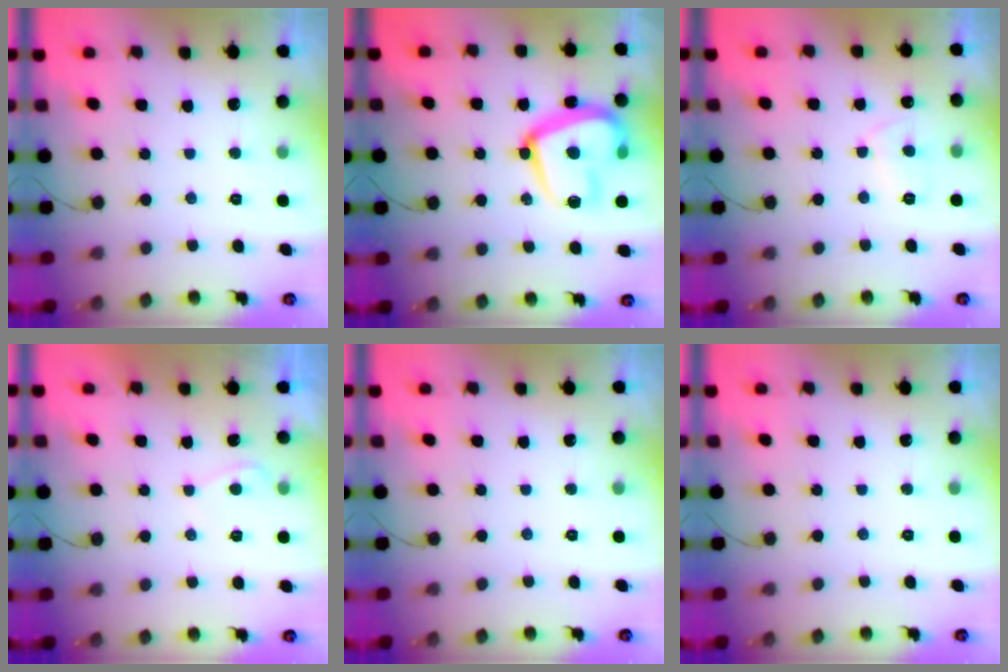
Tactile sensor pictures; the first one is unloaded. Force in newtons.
{"total": 19.8, "press": 19.7, "slide": 1.9}
{"total": 4.1, "press": 4.1, "slide": 0.6}
{"total": 1.2, "press": 1.0, "slide": 0.6}
{"total": 0.0}
{"total": 0.0}